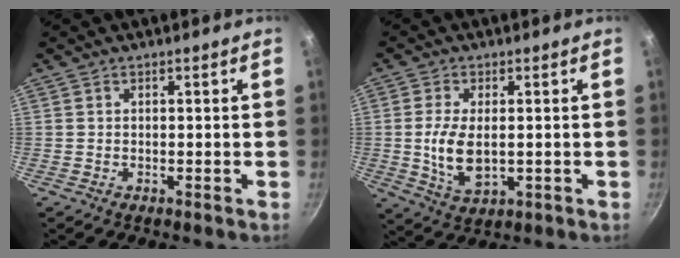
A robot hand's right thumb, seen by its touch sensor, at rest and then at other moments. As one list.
[{"total": 8.3, "force": [-0.2, 4.3, 7.0], "torque": [-0.143, -0.008, 0.002]}]